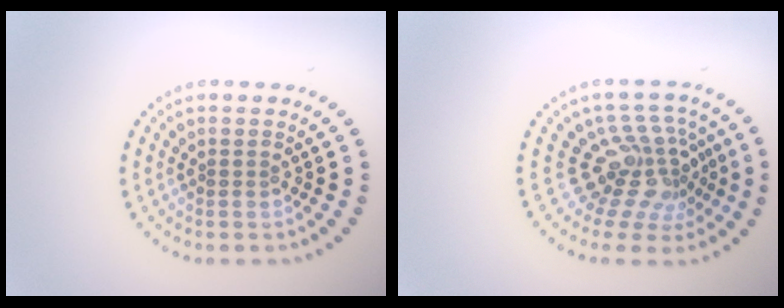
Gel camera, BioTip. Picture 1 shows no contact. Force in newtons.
{"total": 4.7, "press": 3.1, "slide": 3.6}